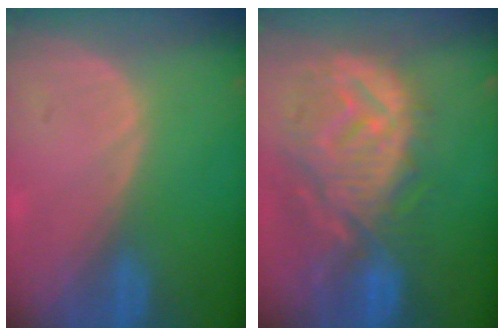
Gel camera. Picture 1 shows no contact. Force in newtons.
{"total": 12.4, "press": 11.0, "slide": 5.7}